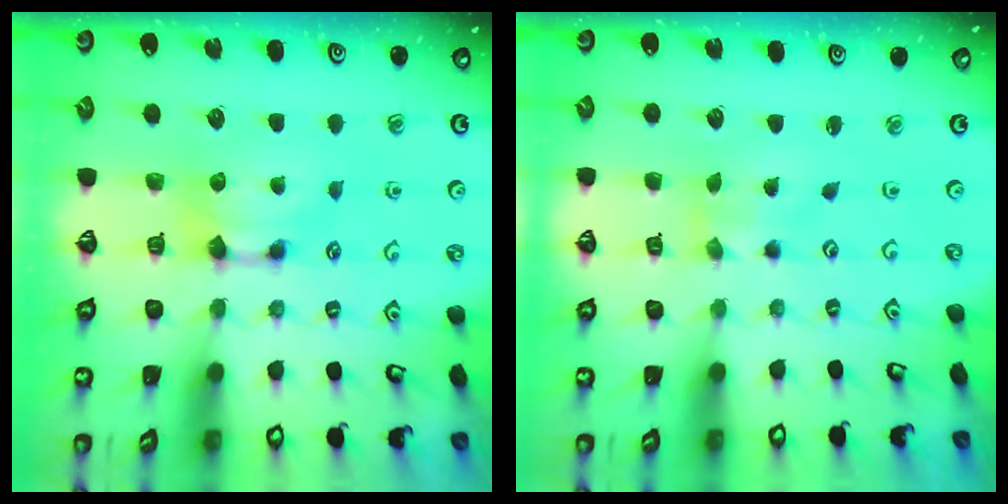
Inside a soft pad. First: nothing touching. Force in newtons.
{"total": 2.7, "press": 2.5, "slide": 1.0}